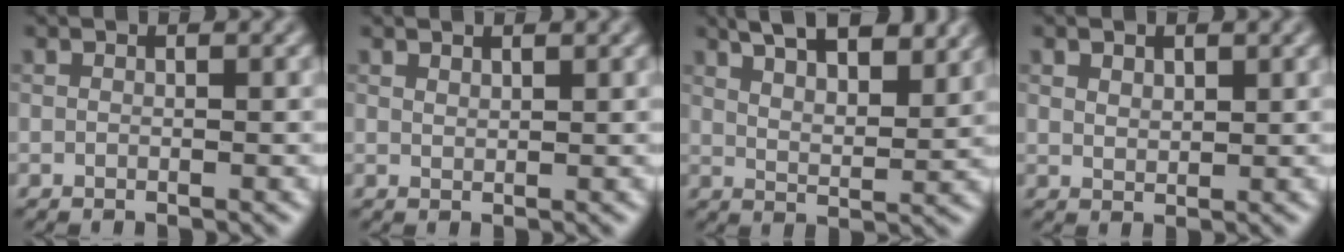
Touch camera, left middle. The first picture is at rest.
{"total": 0.7, "force": [0.7, 0.1, 0.2], "torque": [0.000, 0.001, 0.014]}
{"total": 9.0, "force": [6.1, 3.3, 5.7], "torque": [-0.067, 0.022, 0.068]}
{"total": 1.2, "force": [0.8, 0.7, 0.6], "torque": [-0.013, 0.001, 0.016]}